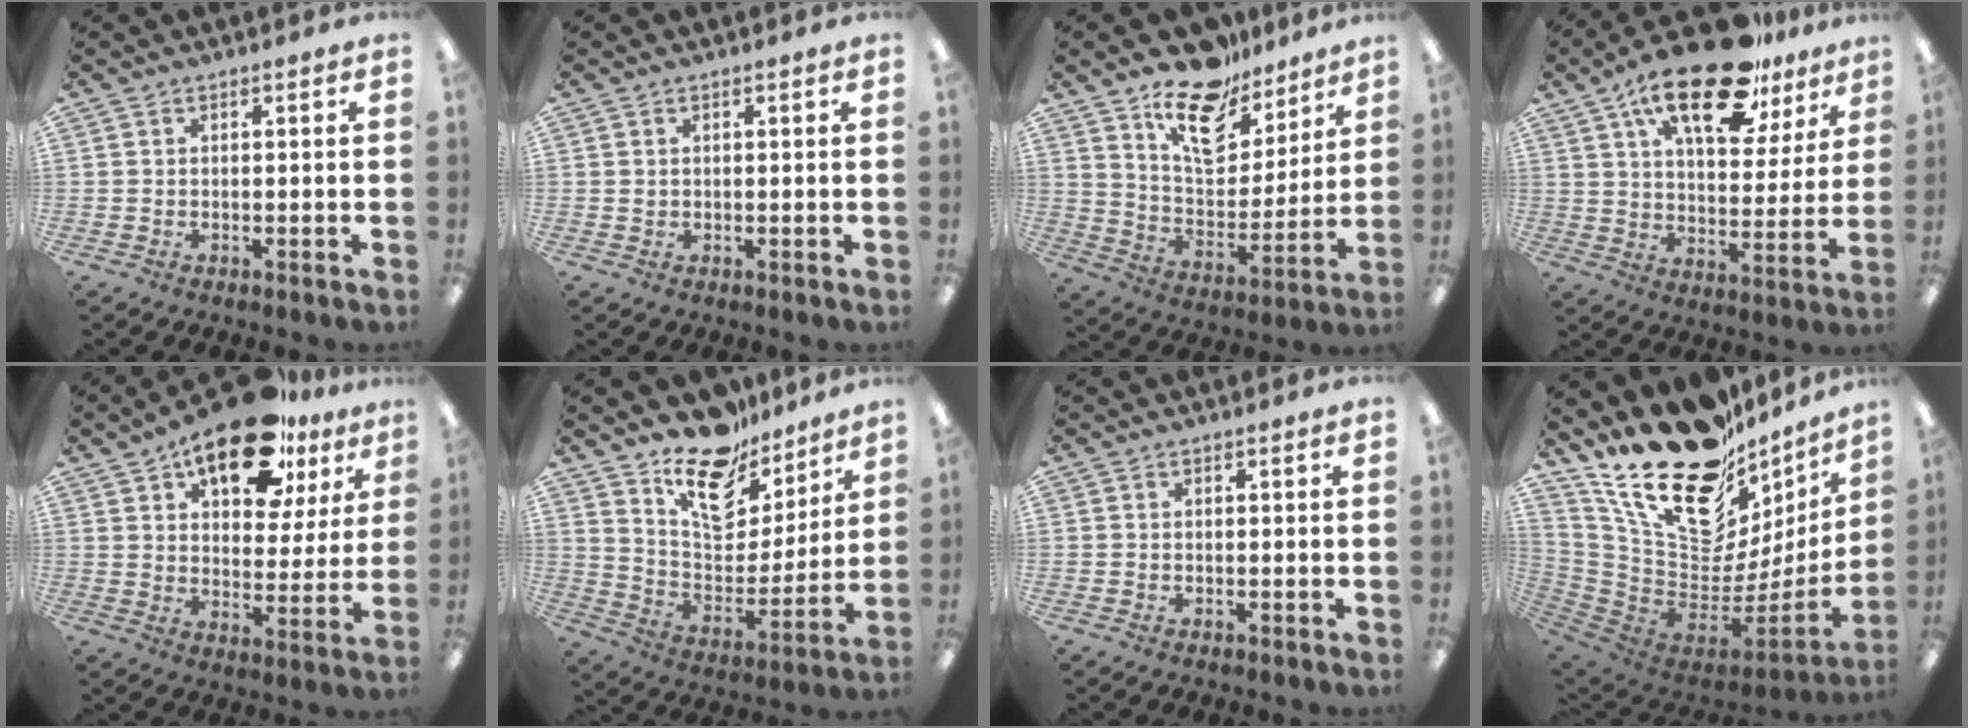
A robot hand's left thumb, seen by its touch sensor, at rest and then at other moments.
{"total": 0.7, "force": [0.3, 0.6, 0.1], "torque": [-0.004, 0.002, 0.006]}
{"total": 16.7, "force": [11.8, 8.9, 7.8], "torque": [-0.122, -0.073, 0.209]}
{"total": 21.3, "force": [13.8, 8.9, 13.6], "torque": [-0.222, -0.066, 0.231]}
{"total": 19.0, "force": [12.8, 8.9, 10.8], "torque": [-0.160, -0.064, 0.215]}
{"total": 17.9, "force": [13.4, 9.5, 7.1], "torque": [-0.120, -0.096, 0.239]}
{"total": 0.0}
{"total": 27.3, "force": [18.1, 12.7, 16.0], "torque": [-0.256, -0.140, 0.339]}